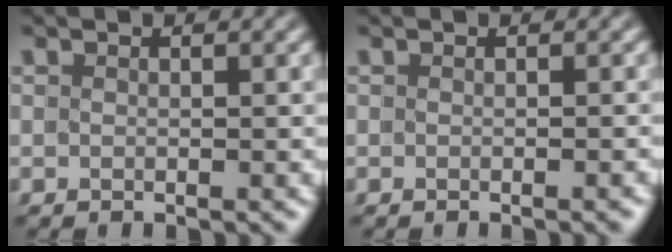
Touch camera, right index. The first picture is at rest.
{"total": 0.5, "force": [-0.5, 0.0, 0.3], "torque": [0.003, 0.007, -0.010]}